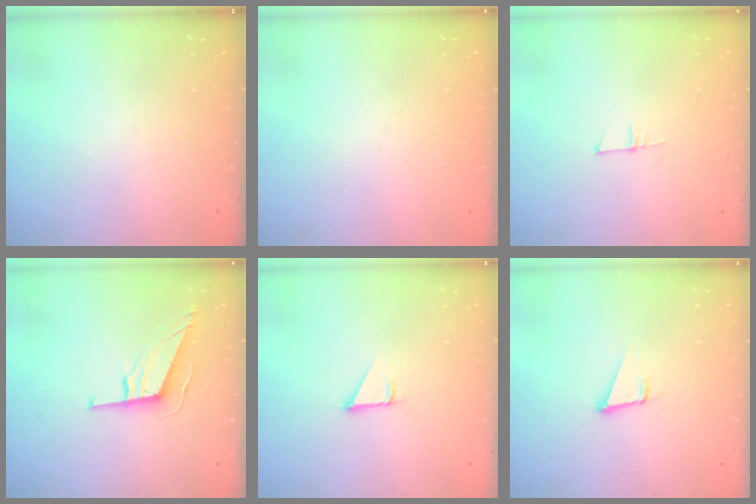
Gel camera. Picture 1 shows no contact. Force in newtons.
{"total": 1.6, "press": 1.6, "slide": 0.1}
{"total": 4.8, "press": 4.8, "slide": 0.3}
{"total": 9.7, "press": 9.5, "slide": 2.0}
{"total": 1.6, "press": 1.6, "slide": 0.2}
{"total": 3.6, "press": 2.8, "slide": 2.3}